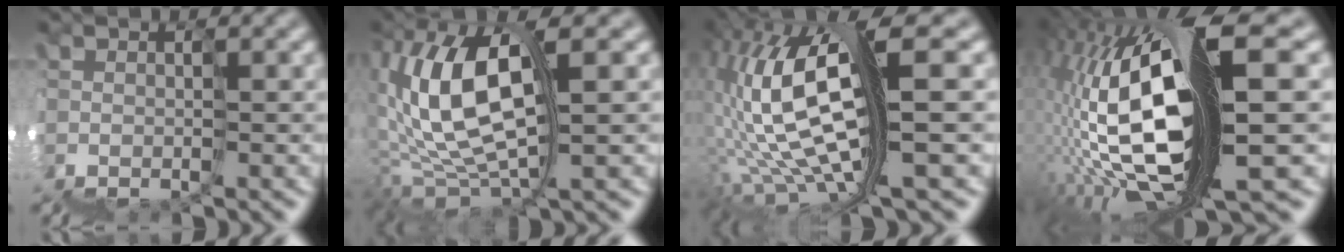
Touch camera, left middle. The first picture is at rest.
{"total": 7.5, "force": [3.0, 2.5, 6.4], "torque": [-0.137, 0.036, 0.043]}
{"total": 10.9, "force": [3.2, 2.5, 10.1], "torque": [-0.218, 0.036, 0.073]}
{"total": 14.3, "force": [1.1, 3.8, 13.8], "torque": [-0.254, 0.006, 0.024]}